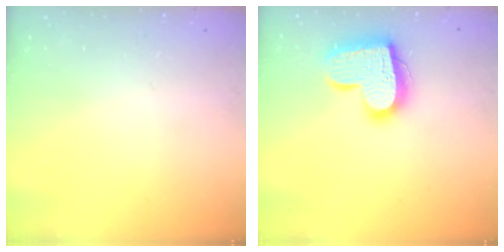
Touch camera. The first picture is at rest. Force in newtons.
{"total": 17.4, "press": 17.3, "slide": 1.4}